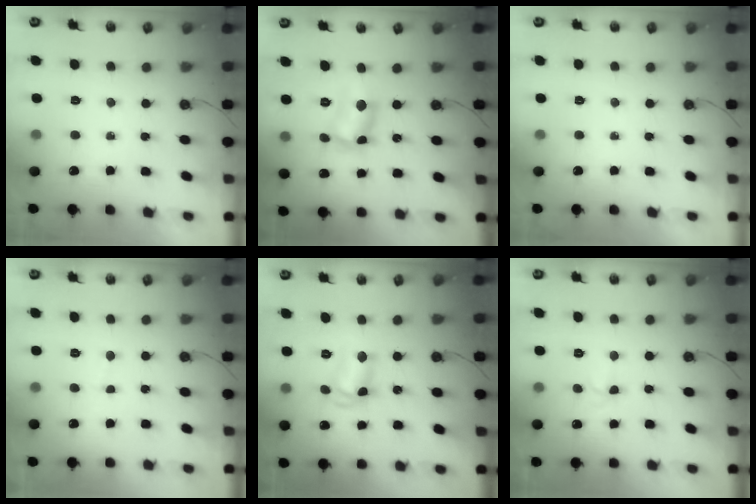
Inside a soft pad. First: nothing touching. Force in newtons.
{"total": 9.0, "press": 9.0, "slide": 0.5}
{"total": 0.0}
{"total": 1.7, "press": 1.7, "slide": 0.2}
{"total": 8.9, "press": 8.2, "slide": 3.6}
{"total": 4.2, "press": 2.8, "slide": 3.1}